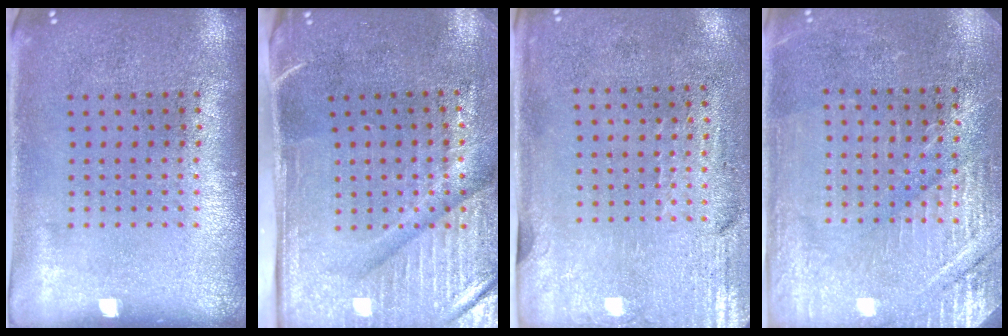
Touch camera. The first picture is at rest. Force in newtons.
{"total": 4.7, "press": 3.9, "slide": 2.6}
{"total": 2.9, "press": 2.5, "slide": 1.5}
{"total": 2.9, "press": 2.9, "slide": 0.3}